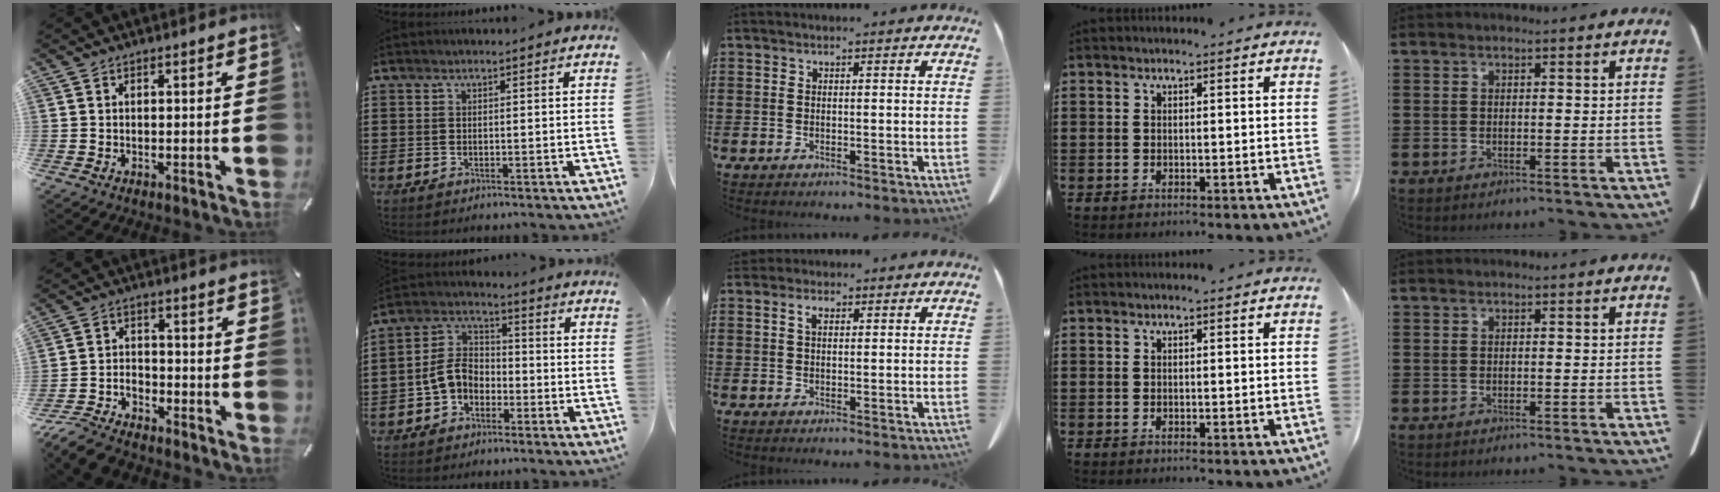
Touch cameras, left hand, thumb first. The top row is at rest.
{"thumb": {"total": 8.2, "force": [-7.3, 2.9, 2.4], "torque": [-0.047, 0.034, -0.142]}, "index": {"total": 6.3, "force": [-2.3, 4.6, 3.5], "torque": [-0.099, 0.009, -0.054]}, "middle": {"total": 1.9, "force": [0.9, 1.0, 1.4], "torque": [-0.022, 0.002, 0.015]}}